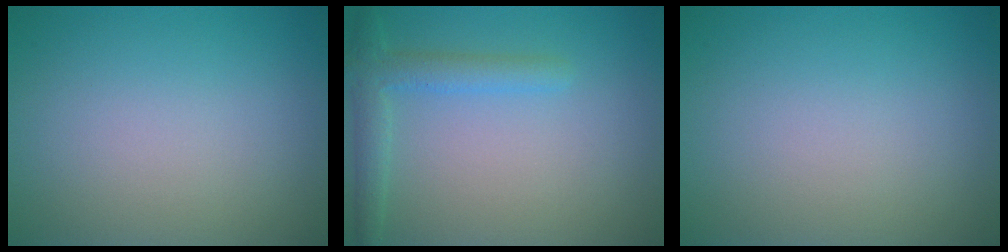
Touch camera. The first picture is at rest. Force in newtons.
{"total": 2.8, "press": 2.8, "slide": 0.2}
{"total": 0.0}